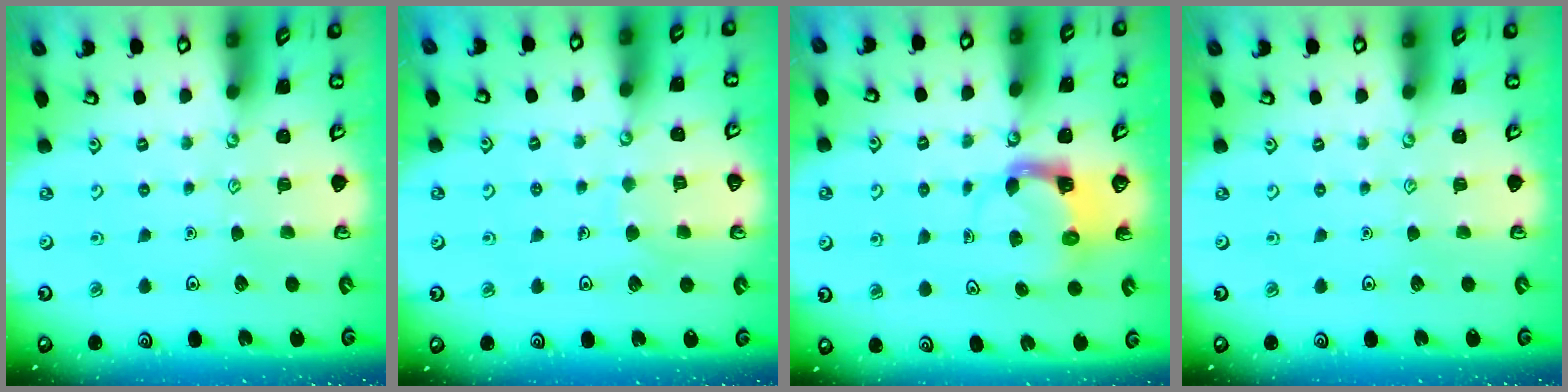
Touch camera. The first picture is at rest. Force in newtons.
{"total": 5.1, "press": 5.1, "slide": 0.3}
{"total": 3.7, "press": 3.7, "slide": 0.4}
{"total": 0.0}